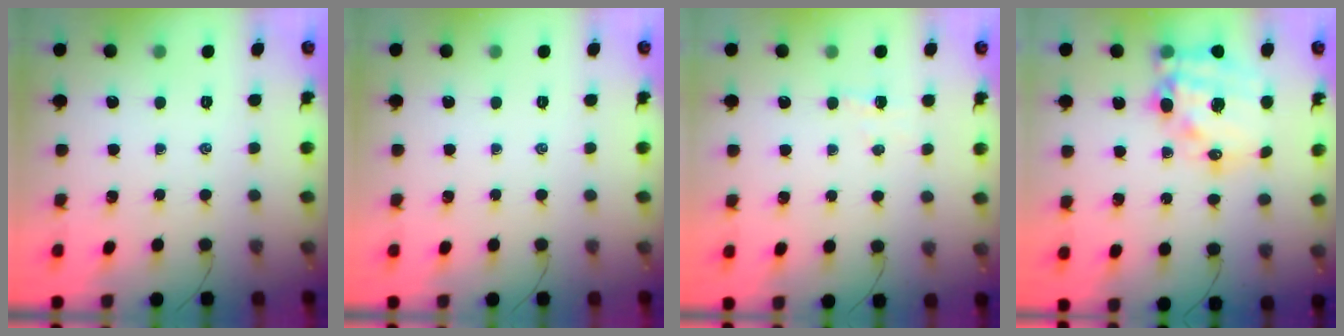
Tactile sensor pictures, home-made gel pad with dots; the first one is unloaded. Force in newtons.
{"total": 0.0}
{"total": 3.0, "press": 2.9, "slide": 0.7}
{"total": 17.9, "press": 17.4, "slide": 4.3}